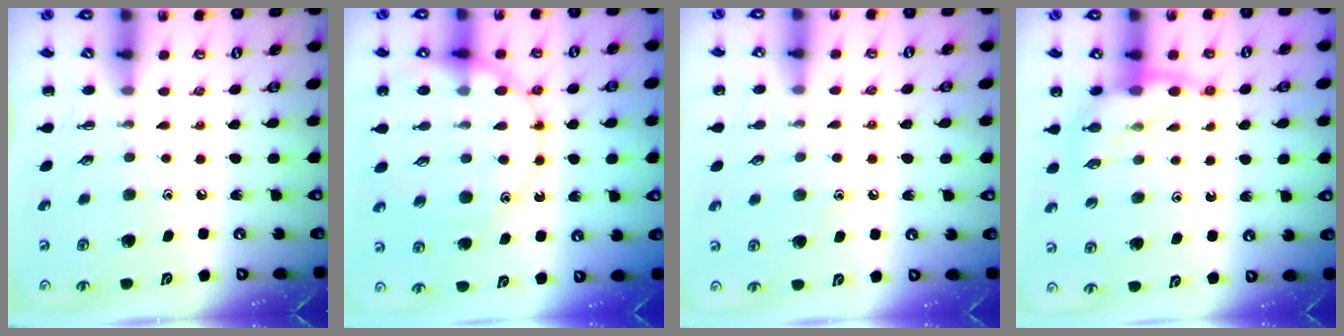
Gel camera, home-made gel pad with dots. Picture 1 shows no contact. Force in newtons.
{"total": 18.1, "press": 17.9, "slide": 2.5}
{"total": 6.7, "press": 6.4, "slide": 1.8}
{"total": 10.2, "press": 10.1, "slide": 1.6}